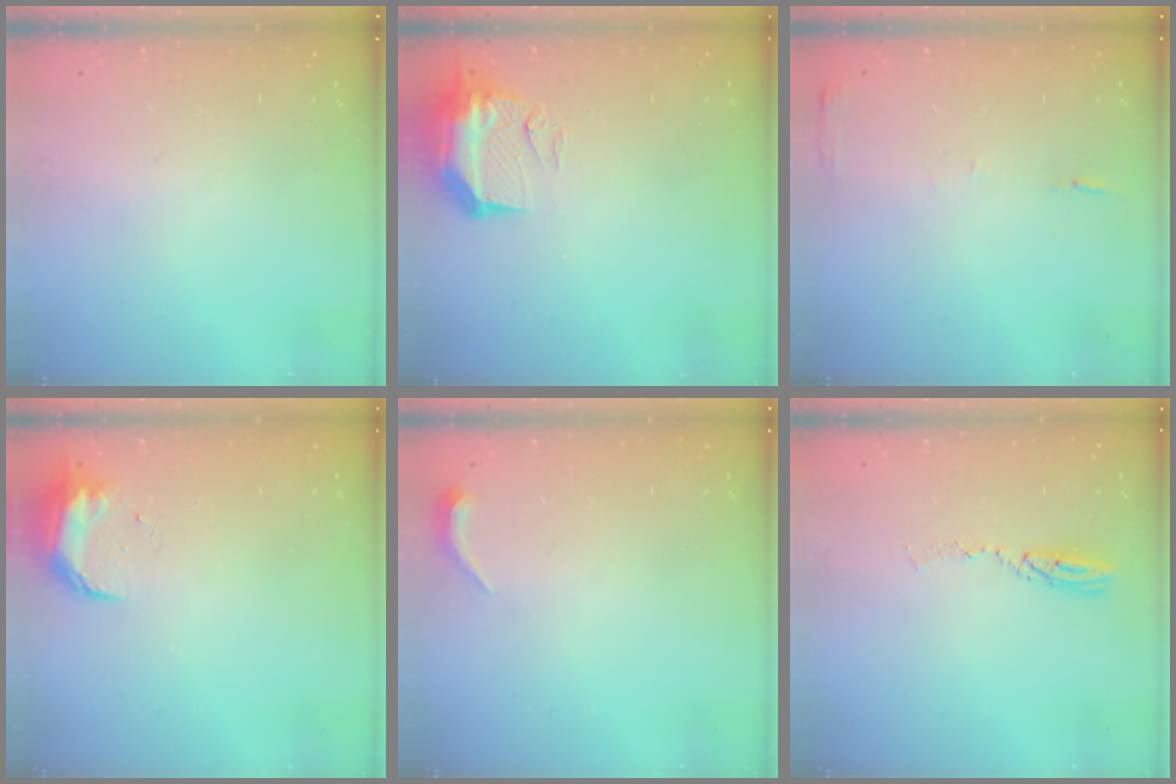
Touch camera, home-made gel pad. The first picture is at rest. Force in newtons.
{"total": 11.0, "press": 10.9, "slide": 1.1}
{"total": 5.3, "press": 5.3, "slide": 0.6}
{"total": 8.9, "press": 8.9, "slide": 0.8}
{"total": 3.5, "press": 3.4, "slide": 0.7}
{"total": 5.4, "press": 5.3, "slide": 0.6}